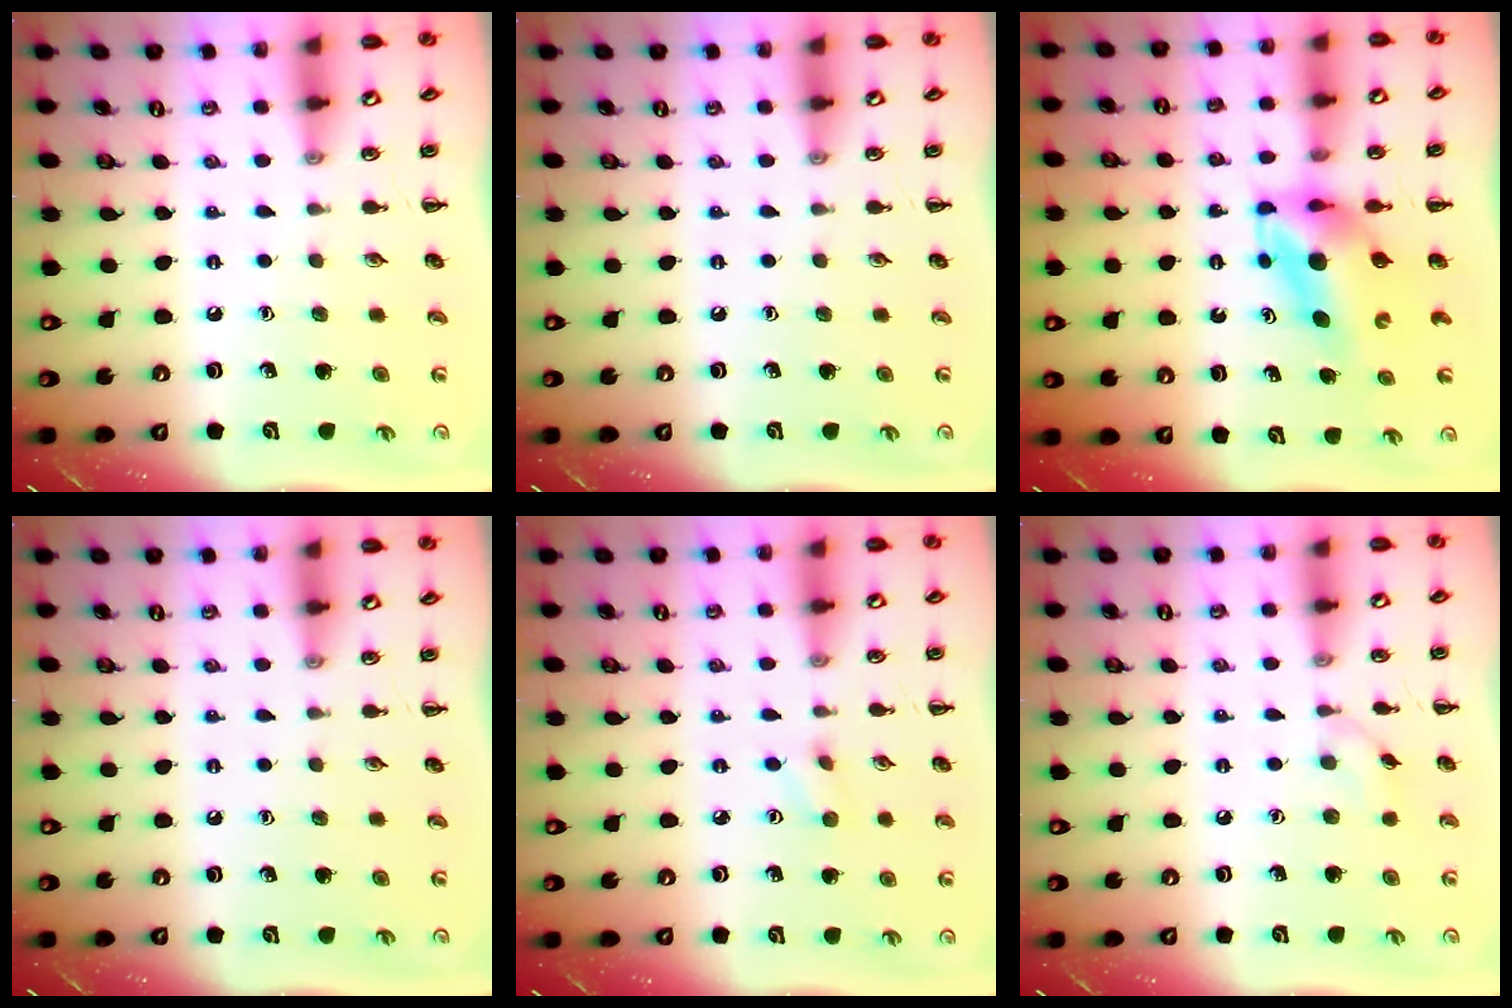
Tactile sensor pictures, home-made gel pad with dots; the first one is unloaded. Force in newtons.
{"total": 0.0}
{"total": 5.8, "press": 5.6, "slide": 1.5}
{"total": 0.0}
{"total": 2.8, "press": 2.7, "slide": 0.9}
{"total": 3.8, "press": 3.6, "slide": 1.1}